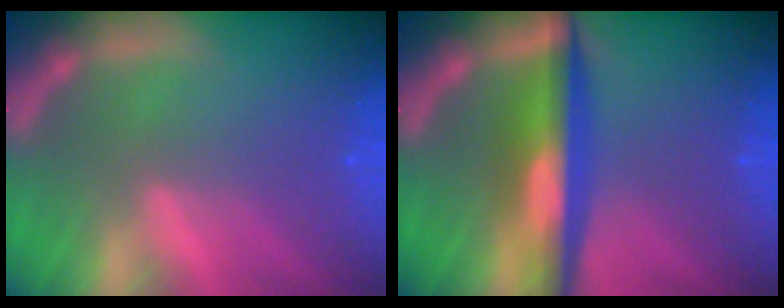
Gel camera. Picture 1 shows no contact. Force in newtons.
{"total": 7.1}